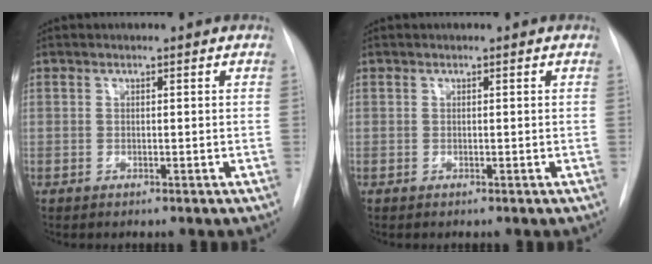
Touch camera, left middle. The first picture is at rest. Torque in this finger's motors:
{"motor_torque": [-0.05, 0.02, 0.03, 0.00]}